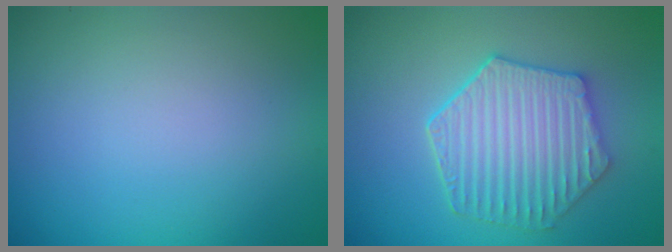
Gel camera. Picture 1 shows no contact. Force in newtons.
{"total": 5.8, "press": 4.8, "slide": 3.3}